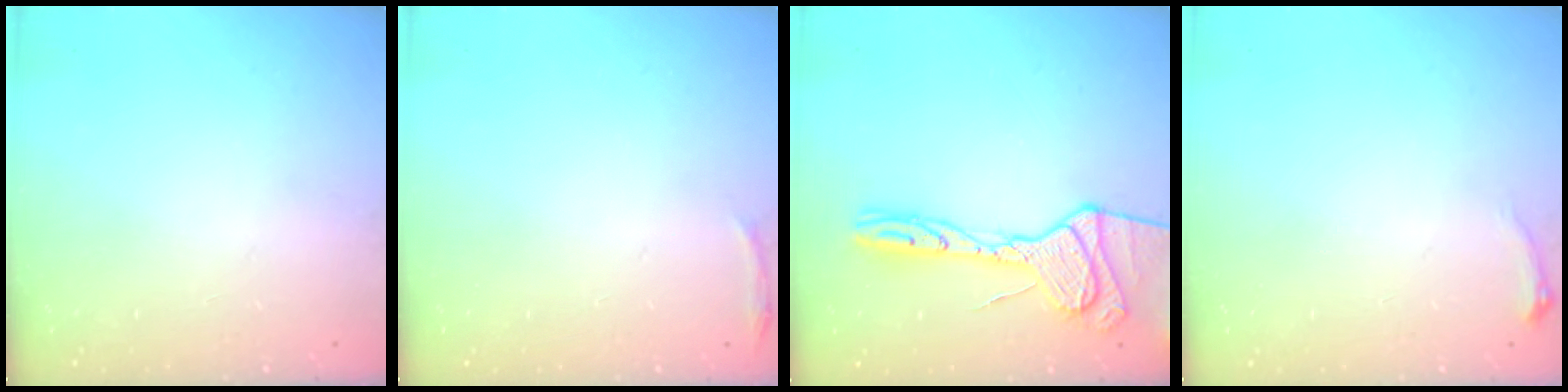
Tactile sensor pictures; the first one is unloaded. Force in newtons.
{"total": 3.0, "press": 1.9, "slide": 2.3}
{"total": 18.9, "press": 18.8, "slide": 1.9}
{"total": 4.5, "press": 4.3, "slide": 1.1}